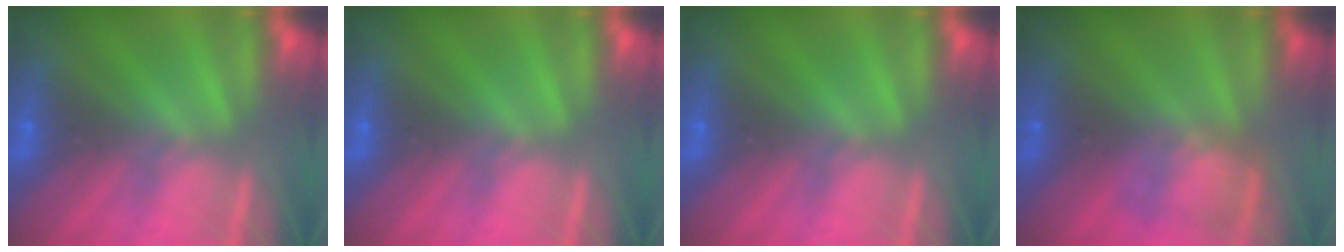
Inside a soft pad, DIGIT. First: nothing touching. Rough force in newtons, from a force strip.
{"total": 0.0}
{"total": 0.0}
{"total": 2.3}